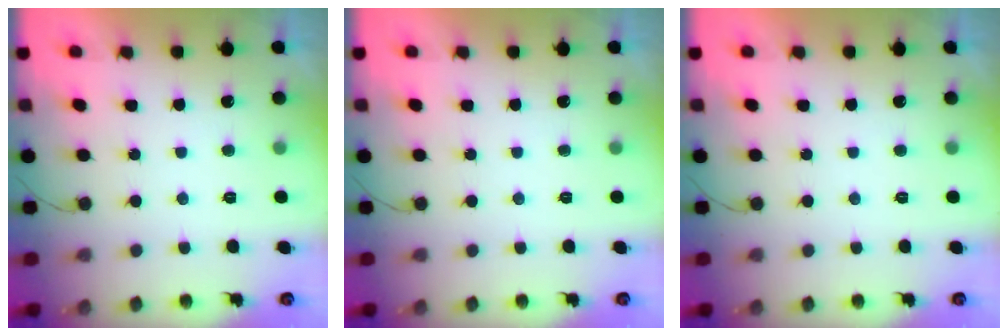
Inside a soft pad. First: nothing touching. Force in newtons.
{"total": 0.0}
{"total": 0.0}